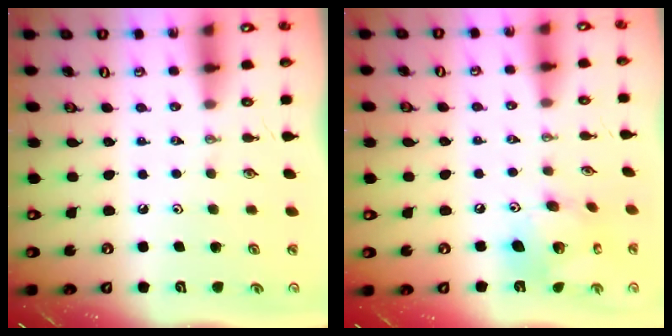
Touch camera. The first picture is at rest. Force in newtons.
{"total": 14.5, "press": 14.5, "slide": 1.4}